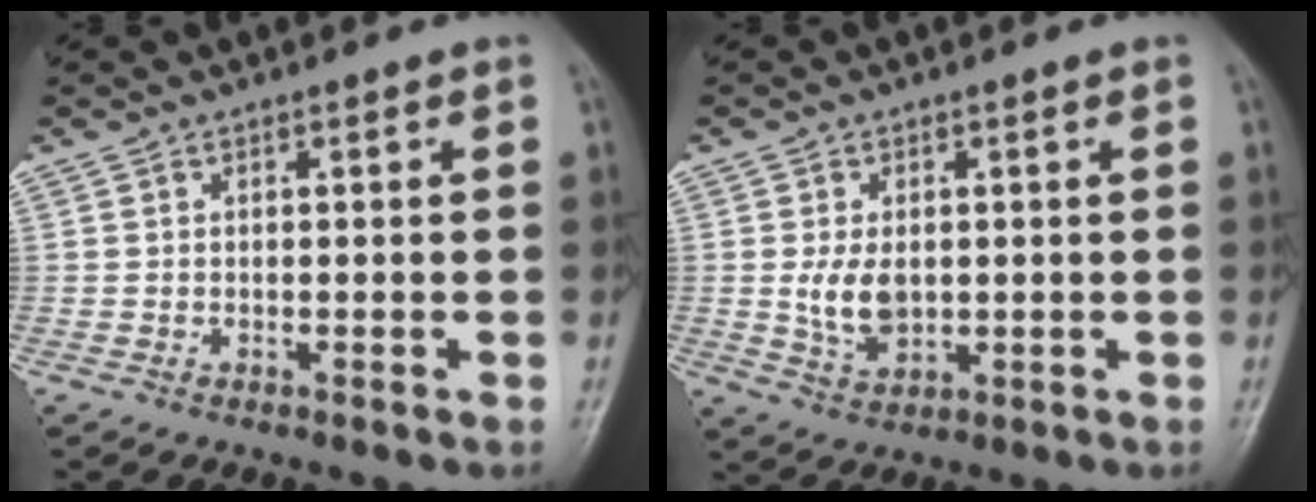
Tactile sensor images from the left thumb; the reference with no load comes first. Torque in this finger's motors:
{"motor_torque": [0.10, 0.78, 1.01, 0.20, 0.06]}